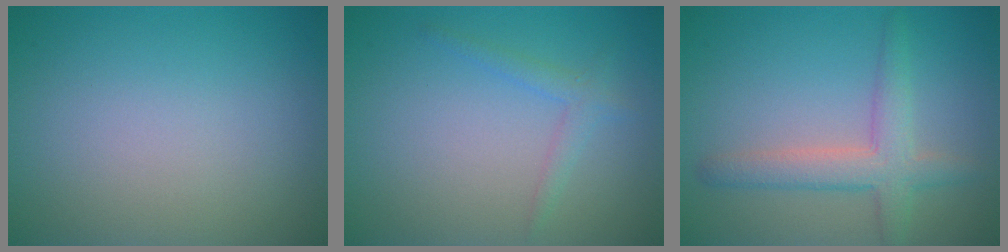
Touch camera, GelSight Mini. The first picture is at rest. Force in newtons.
{"total": 1.5, "press": 1.5, "slide": 0.0}
{"total": 3.7, "press": 3.6, "slide": 0.2}